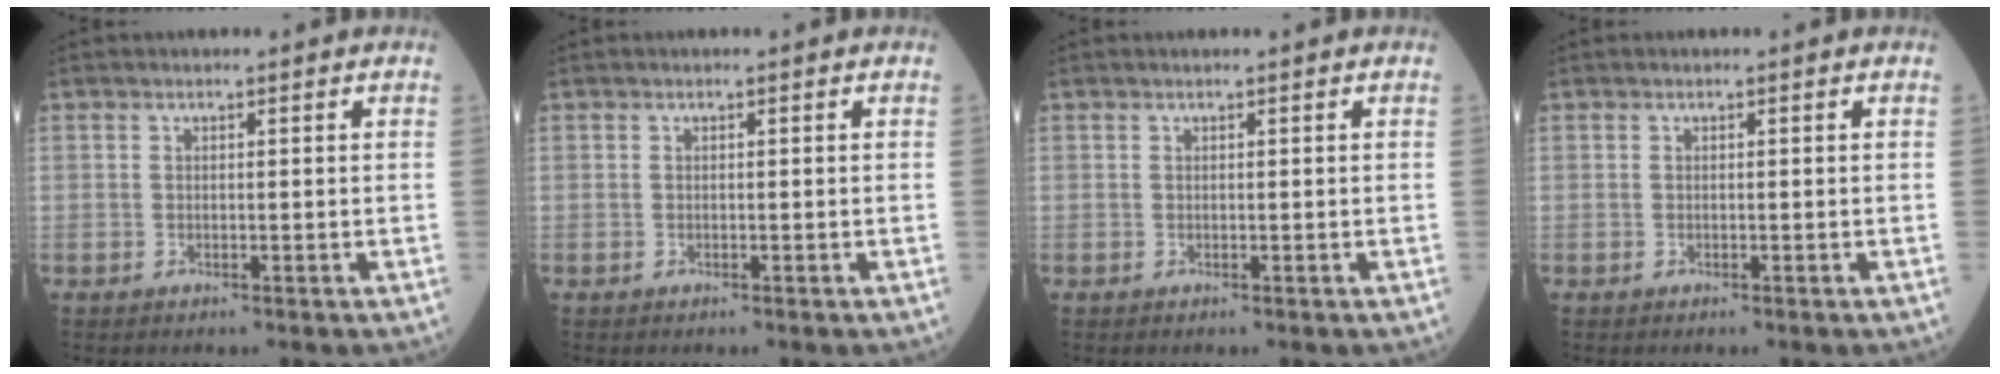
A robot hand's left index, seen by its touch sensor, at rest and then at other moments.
{"total": 0.0}
{"total": 0.0}
{"total": 0.0}